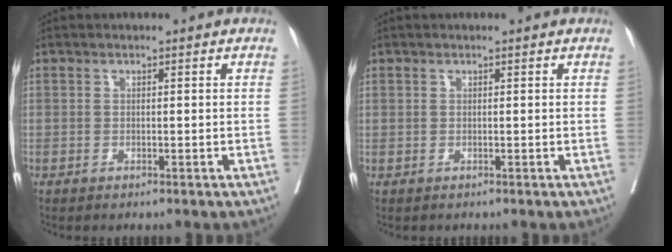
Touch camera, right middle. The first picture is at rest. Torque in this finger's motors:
{"motor_torque": [-1.39, 0.49, -0.72, -0.11]}